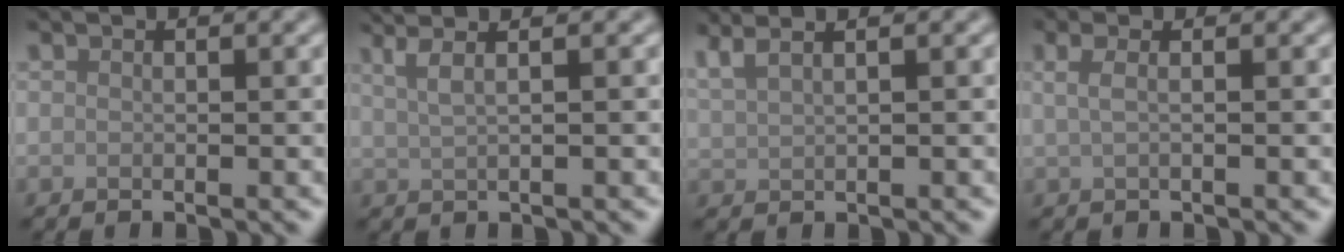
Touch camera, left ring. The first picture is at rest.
{"total": 4.4, "force": [2.6, 1.8, 3.1], "torque": [-0.044, 0.024, 0.018]}
{"total": 4.2, "force": [3.0, 1.6, 2.4], "torque": [-0.037, 0.030, 0.033]}
{"total": 2.0, "force": [0.6, 0.8, 1.7], "torque": [-0.031, -0.002, -0.001]}